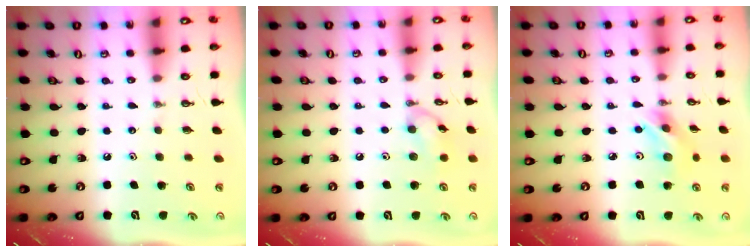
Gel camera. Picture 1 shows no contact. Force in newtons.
{"total": 8.4, "press": 8.4, "slide": 0.4}
{"total": 7.8, "press": 7.8, "slide": 0.3}